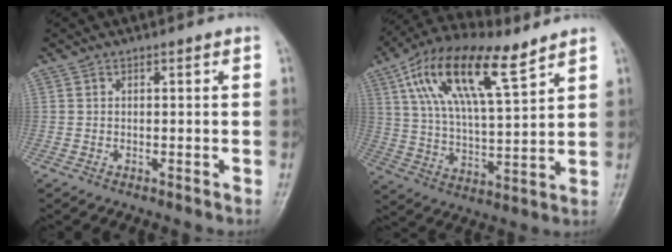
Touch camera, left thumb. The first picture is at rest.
{"total": 18.3, "force": [9.7, 6.7, 14.0], "torque": [-0.239, -0.017, 0.174]}